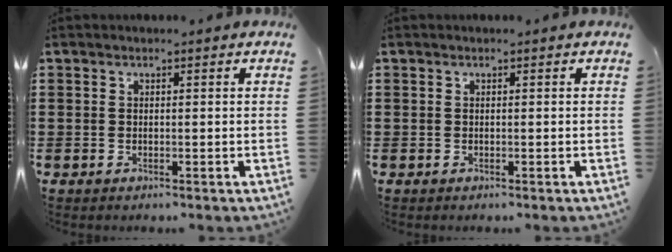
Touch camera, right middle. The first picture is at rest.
{"total": 0.0}